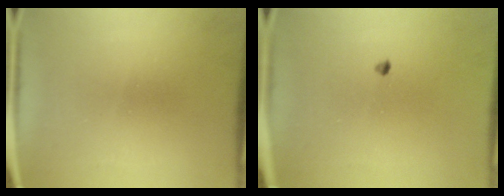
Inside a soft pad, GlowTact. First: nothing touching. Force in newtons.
{"total": 0.7}